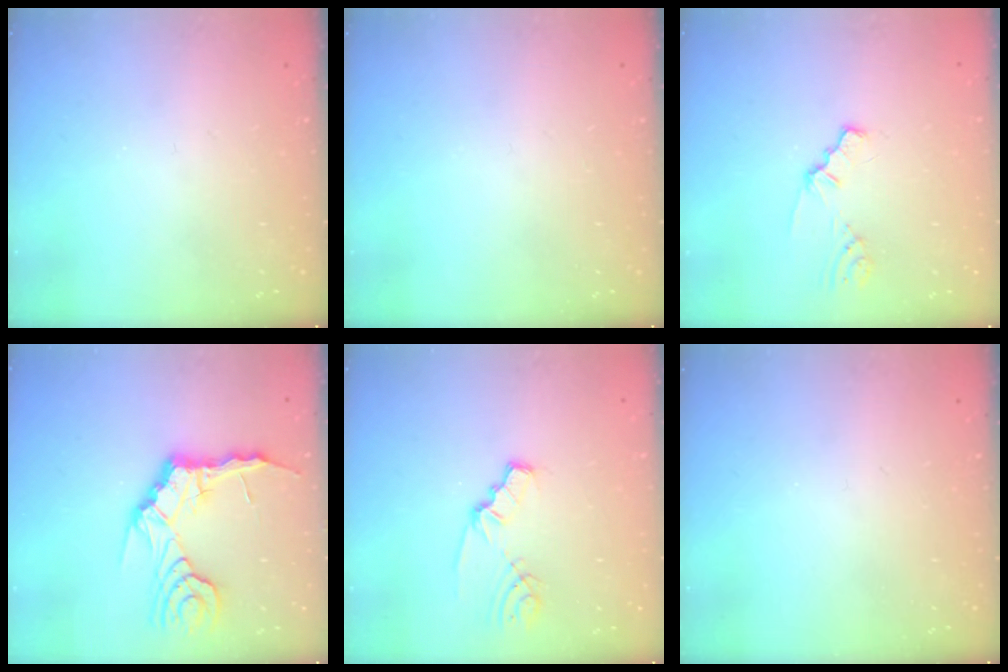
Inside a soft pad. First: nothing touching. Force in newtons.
{"total": 0.0}
{"total": 1.1, "press": 1.1, "slide": 0.2}
{"total": 11.2, "press": 11.1, "slide": 1.3}
{"total": 2.7, "press": 2.7, "slide": 0.3}
{"total": 0.0}